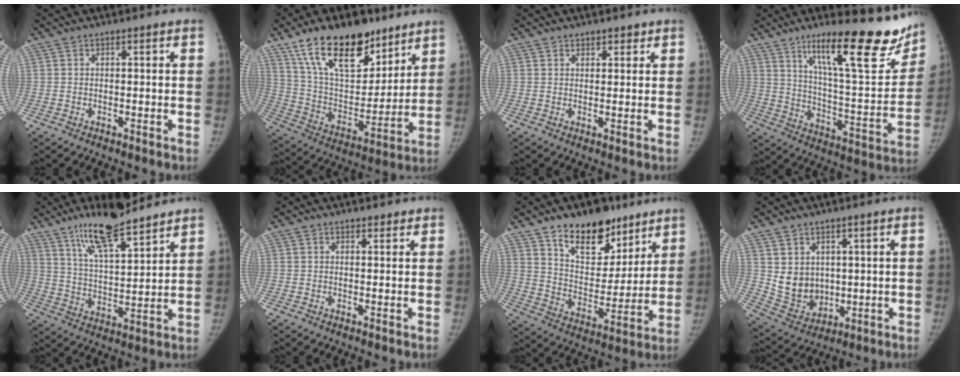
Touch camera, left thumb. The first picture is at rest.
{"total": 23.0, "force": [14.8, 11.6, 13.3], "torque": [-0.186, -0.054, 0.265]}
{"total": 2.0, "force": [1.5, 1.3, 0.4], "torque": [0.014, -0.007, 0.016]}
{"total": 25.4, "force": [16.5, 6.5, 18.2], "torque": [-0.219, -0.079, 0.256]}
{"total": 14.5, "force": [10.9, 3.4, 8.9], "torque": [-0.138, -0.060, 0.196]}
{"total": 1.2, "force": [0.9, 0.6, 0.2], "torque": [0.006, -0.006, 0.010]}
{"total": 17.3, "force": [11.6, 9.8, 8.3], "torque": [-0.071, -0.072, 0.195]}
{"total": 8.6, "force": [1.9, 7.2, 4.4], "torque": [-0.047, -0.025, 0.062]}